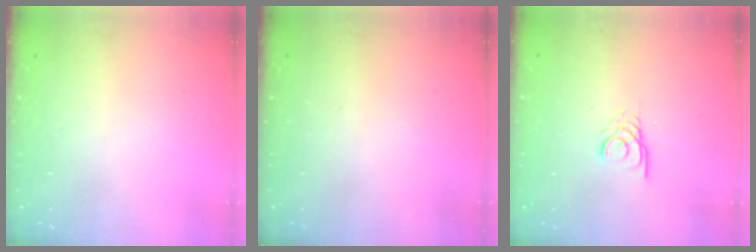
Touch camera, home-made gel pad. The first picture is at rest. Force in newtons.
{"total": 0.0}
{"total": 3.0, "press": 3.0, "slide": 0.3}